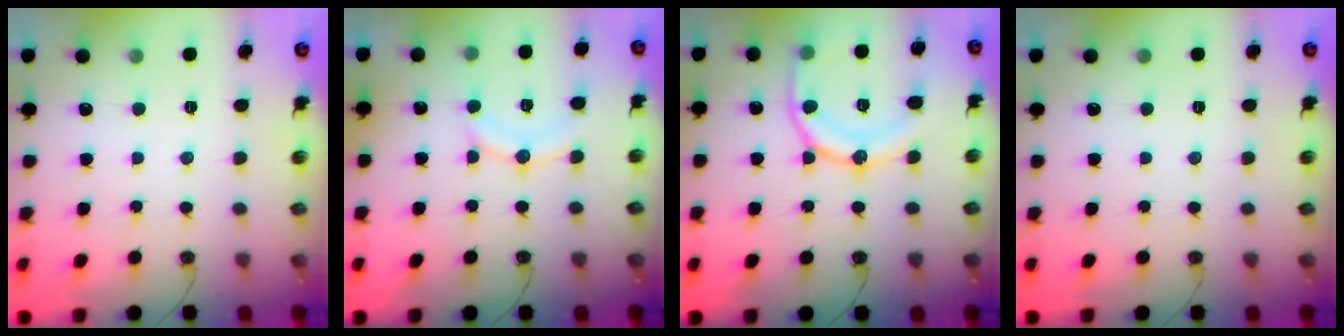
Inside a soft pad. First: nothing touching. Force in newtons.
{"total": 10.7, "press": 10.7, "slide": 1.0}
{"total": 15.9, "press": 15.8, "slide": 1.9}
{"total": 0.0}